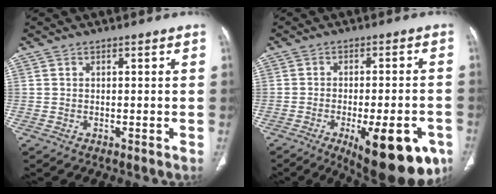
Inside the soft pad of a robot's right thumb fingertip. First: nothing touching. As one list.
[{"total": 18.0, "force": [-8.3, 6.5, 14.6], "torque": [-0.142, 0.016, -0.101]}]